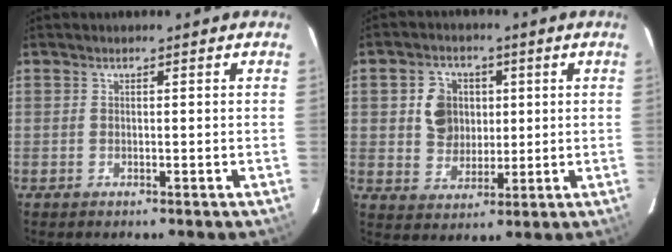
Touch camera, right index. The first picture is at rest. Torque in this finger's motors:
{"motor_torque": [0.12, 0.04, 0.18, 0.05]}